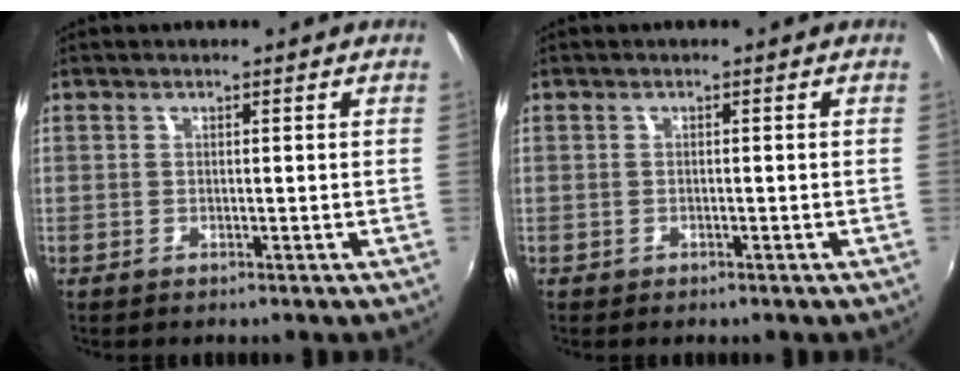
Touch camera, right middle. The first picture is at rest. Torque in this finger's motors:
{"motor_torque": [-0.42, 0.18, 0.02, -0.01]}